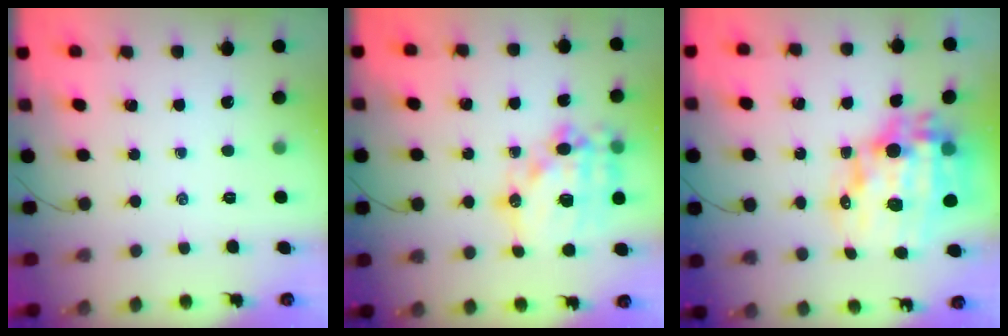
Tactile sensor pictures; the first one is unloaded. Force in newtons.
{"total": 18.1, "press": 17.6, "slide": 3.8}
{"total": 19.0, "press": 18.5, "slide": 4.4}